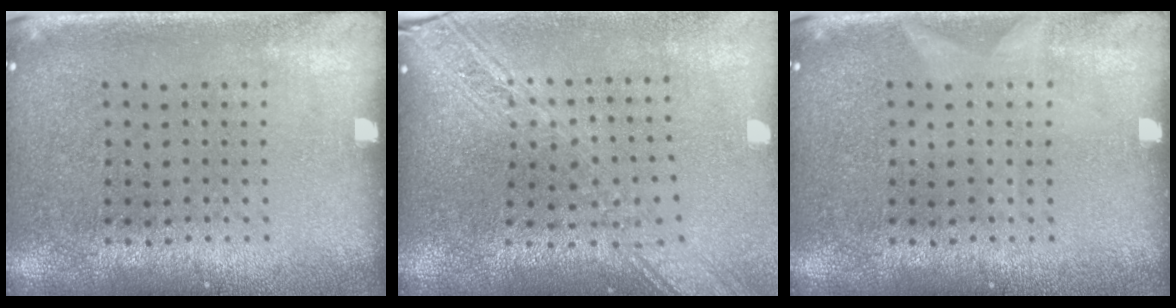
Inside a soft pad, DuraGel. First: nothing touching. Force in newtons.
{"total": 2.6, "press": 2.1, "slide": 1.6}
{"total": 0.6, "press": 0.6, "slide": 0.1}